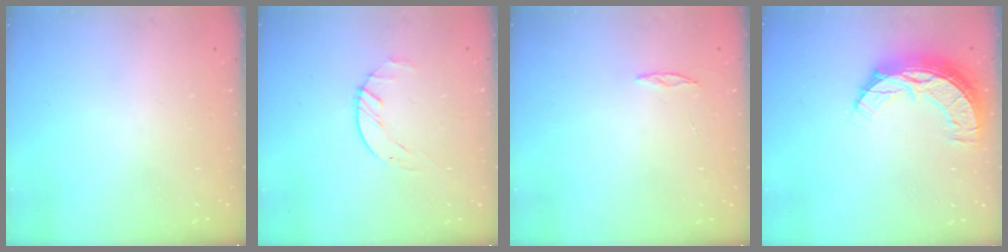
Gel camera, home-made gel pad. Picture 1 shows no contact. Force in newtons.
{"total": 1.6, "press": 1.6, "slide": 0.3}
{"total": 2.0, "press": 2.0, "slide": 0.2}
{"total": 10.4, "press": 10.3, "slide": 0.9}